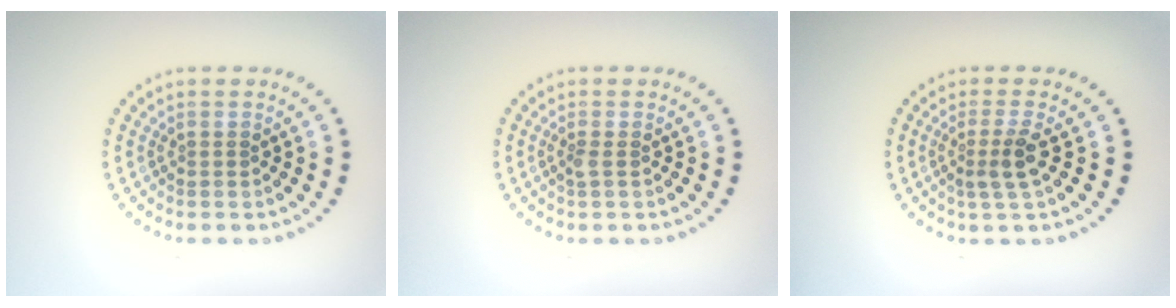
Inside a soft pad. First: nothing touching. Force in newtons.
{"total": 0.7, "press": 0.6, "slide": 0.3}
{"total": 2.4, "press": 1.8, "slide": 1.5}